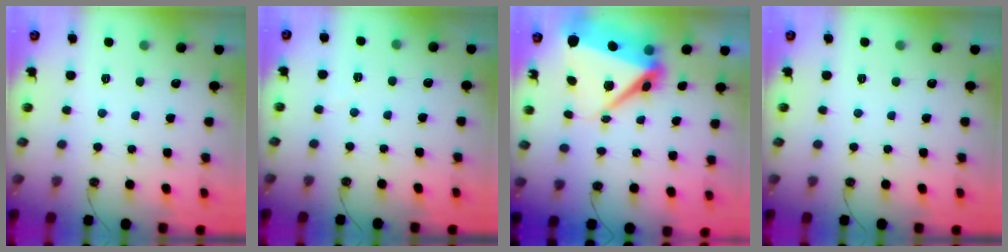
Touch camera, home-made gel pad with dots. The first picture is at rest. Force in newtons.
{"total": 3.3, "press": 2.5, "slide": 2.2}
{"total": 13.1, "press": 13.0, "slide": 1.5}
{"total": 0.0}